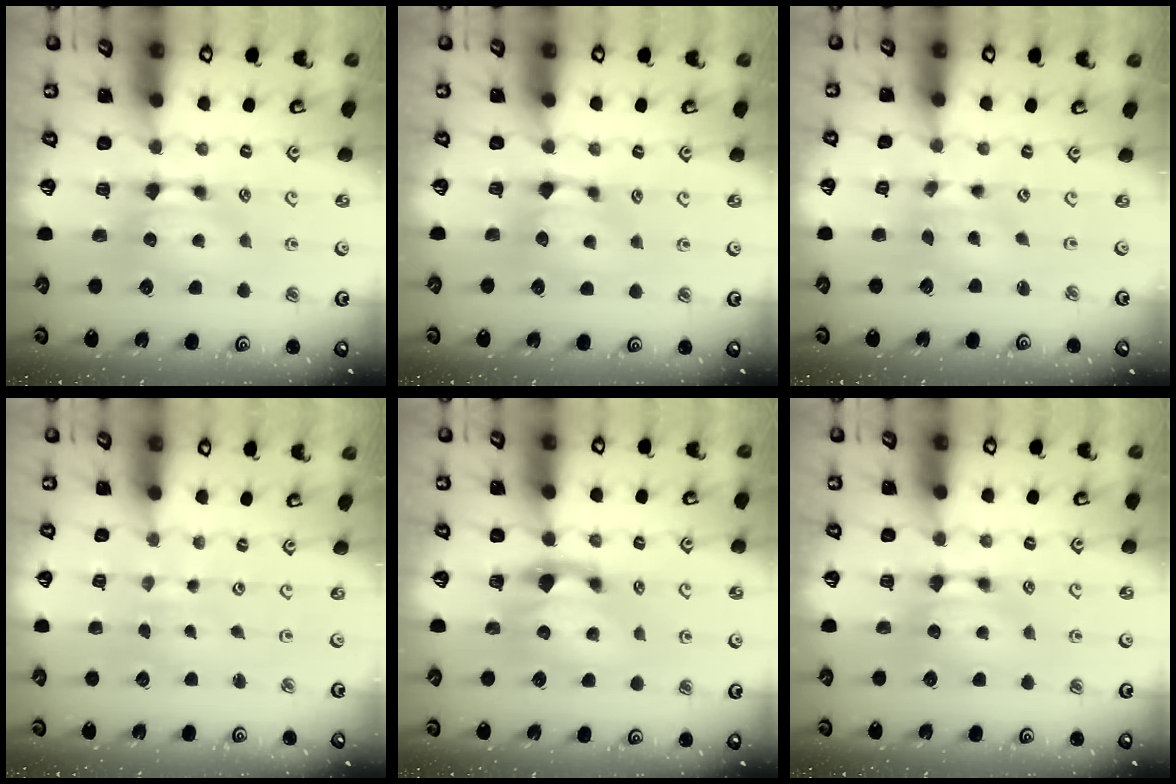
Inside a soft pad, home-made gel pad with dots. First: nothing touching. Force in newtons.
{"total": 0.9, "press": 0.2, "slide": 0.9}
{"total": 1.9, "press": 1.3, "slide": 1.4}
{"total": 5.1, "press": 5.1, "slide": 0.3}
{"total": 2.0, "press": 1.5, "slide": 1.4}
{"total": 0.0}